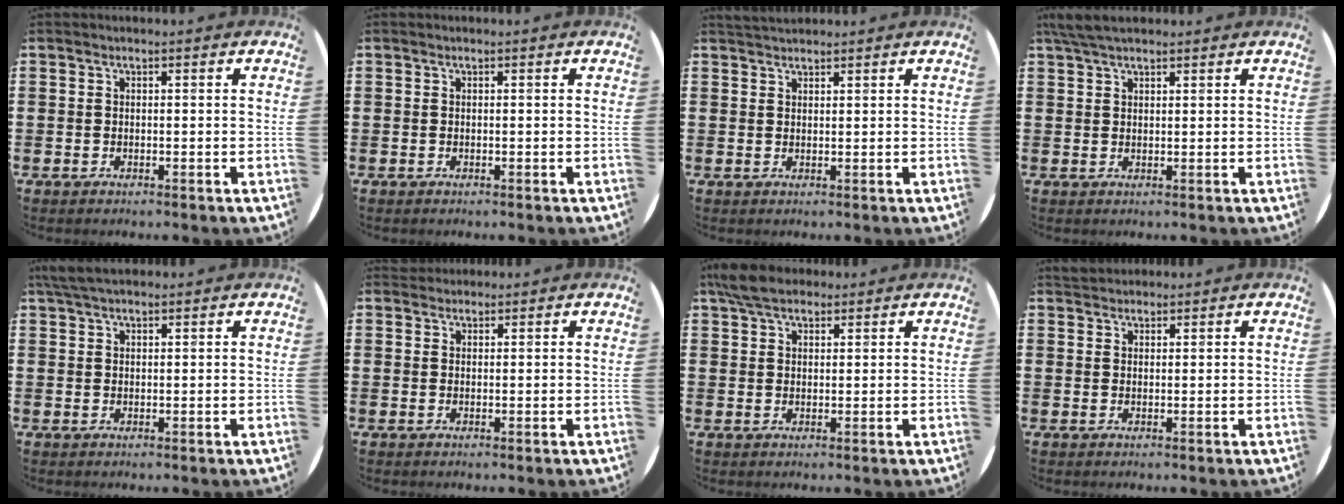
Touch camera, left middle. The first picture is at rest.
{"total": 0.0}
{"total": 1.5, "force": [1.4, 0.3, 0.1], "torque": [-0.004, 0.004, 0.028]}
{"total": 3.4, "force": [2.8, 0.9, 1.7], "torque": [-0.039, 0.007, 0.052]}
{"total": 2.8, "force": [2.3, 0.7, 1.3], "torque": [-0.031, 0.007, 0.044]}
{"total": 1.1, "force": [1.0, 0.3, -0.2], "torque": [0.003, 0.003, 0.020]}
{"total": 4.8, "force": [4.0, 1.9, 1.8], "torque": [-0.037, -0.001, 0.074]}
{"total": 1.4, "force": [1.3, 0.4, 0.0], "torque": [0.000, 0.004, 0.026]}